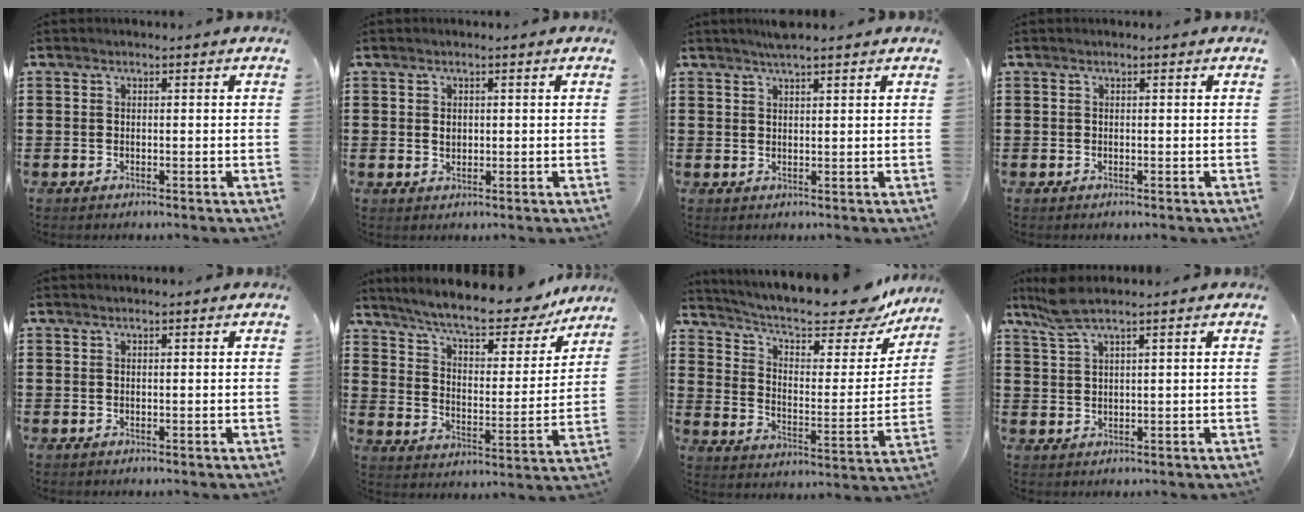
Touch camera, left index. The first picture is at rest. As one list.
[{"total": 1.2, "force": [0.3, 0.9, 0.7], "torque": [-0.017, 0.006, 0.005]}, {"total": 2.4, "force": [2.2, 0.1, 1.0], "torque": [-0.024, 0.002, 0.040]}, {"total": 0.0}, {"total": 0.0}, {"total": 9.7, "force": [8.6, 1.1, 4.2], "torque": [-0.099, -0.051, 0.144]}, {"total": 10.7, "force": [9.3, 1.8, 5.0], "torque": [-0.105, -0.067, 0.152]}, {"total": 4.0, "force": [2.8, 0.2, 2.8], "torque": [-0.061, 0.003, 0.052]}]